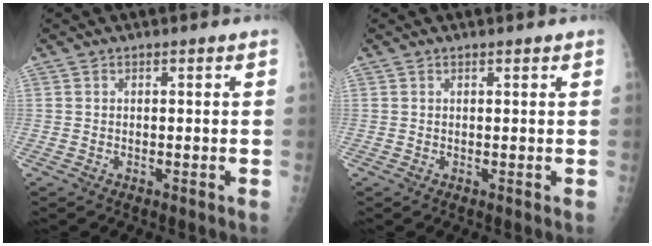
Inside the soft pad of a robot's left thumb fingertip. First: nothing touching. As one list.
[{"total": 1.0, "force": [0.8, 0.2, 0.6], "torque": [-0.008, -0.003, 0.011]}]